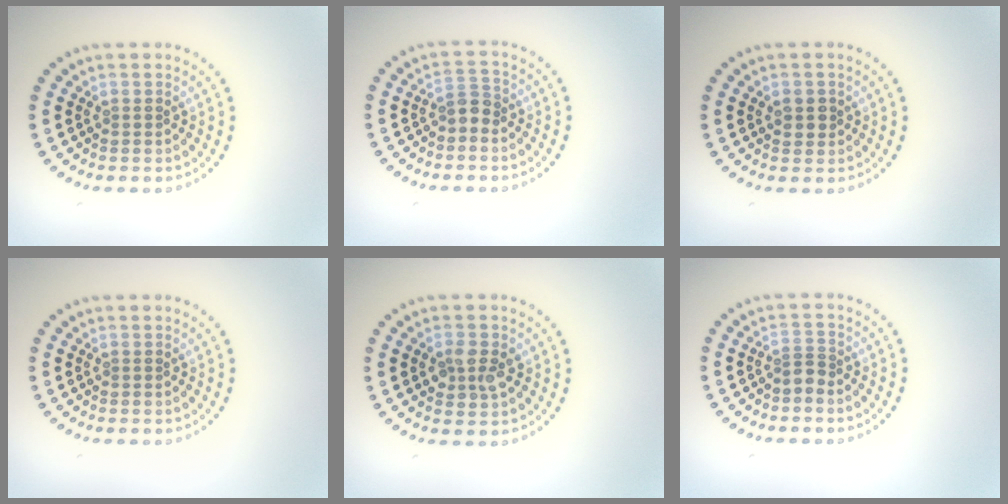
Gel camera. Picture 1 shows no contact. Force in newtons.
{"total": 1.8, "press": 1.5, "slide": 1.0}
{"total": 1.6, "press": 1.6, "slide": 0.3}
{"total": 0.0}
{"total": 2.4, "press": 2.4, "slide": 0.0}
{"total": 1.2, "press": 0.8, "slide": 0.9}